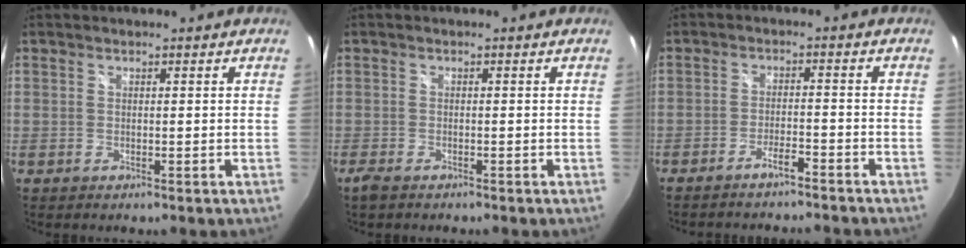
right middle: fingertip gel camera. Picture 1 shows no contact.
{"total": 2.2, "force": [-1.7, 0.6, 1.2], "torque": [-0.028, -0.005, -0.033]}
{"total": 4.6, "force": [-4.3, 0.0, 1.6], "torque": [-0.049, 0.001, -0.068]}